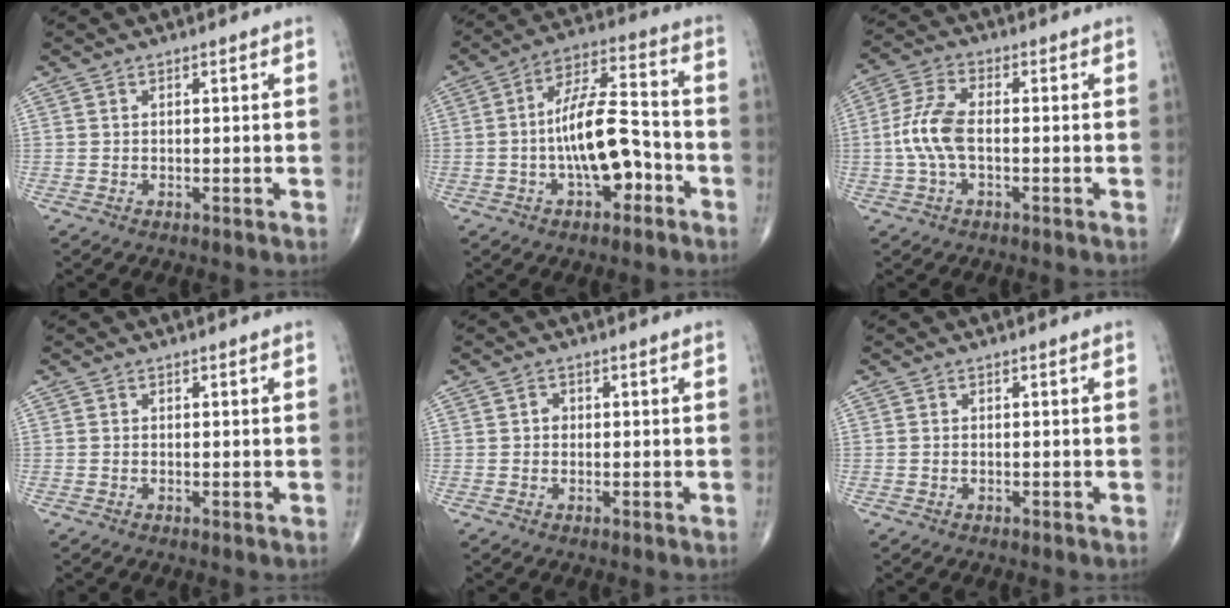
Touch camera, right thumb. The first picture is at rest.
{"total": 13.4, "force": [-3.5, 5.9, 11.5], "torque": [-0.192, 0.045, -0.064]}
{"total": 7.8, "force": [-0.9, 3.6, 6.8], "torque": [-0.166, 0.021, -0.022]}
{"total": 0.0}
{"total": 1.2, "force": [0.0, 1.1, 0.5], "torque": [-0.003, 0.004, -0.001]}
{"total": 0.0}